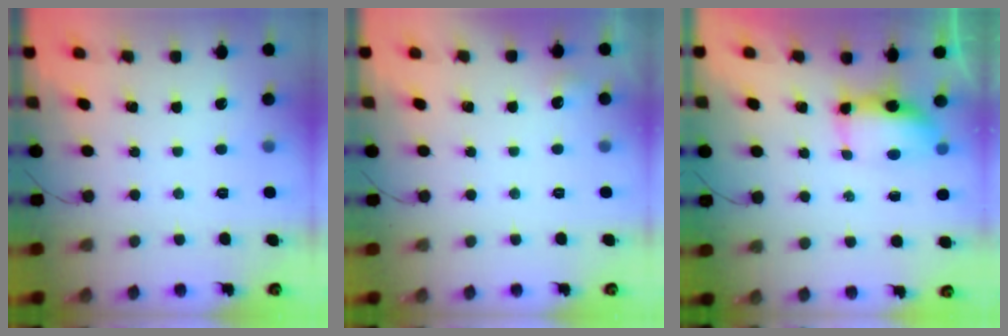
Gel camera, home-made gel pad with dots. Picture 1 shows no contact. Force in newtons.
{"total": 4.0, "press": 3.7, "slide": 1.4}
{"total": 7.7, "press": 7.3, "slide": 2.5}